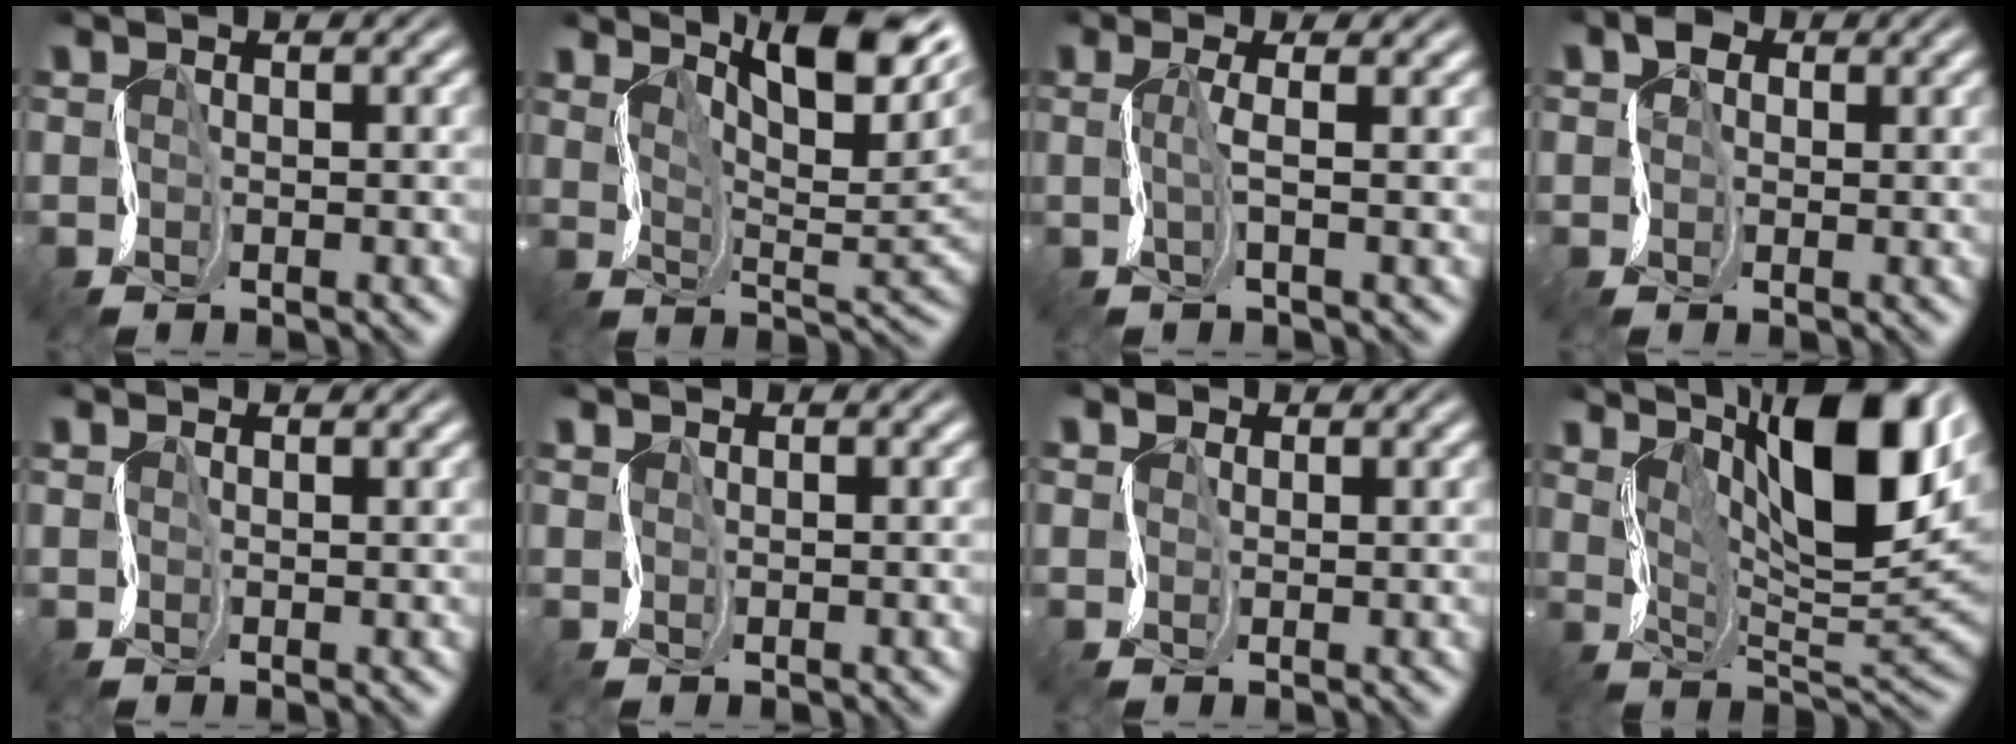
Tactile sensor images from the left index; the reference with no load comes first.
{"total": 10.9, "force": [6.6, 3.9, 7.7], "torque": [-0.103, 0.015, 0.097]}
{"total": 1.2, "force": [0.4, 0.6, 1.0], "torque": [-0.018, 0.007, 0.001]}
{"total": 1.8, "force": [0.7, 1.7, -0.2], "torque": [0.010, 0.010, 0.002]}
{"total": 1.1, "force": [0.9, 0.5, -0.5], "torque": [0.017, 0.006, 0.012]}
{"total": 1.1, "force": [0.9, 0.6, -0.3], "torque": [0.012, 0.007, 0.018]}
{"total": 1.6, "force": [0.8, 1.1, -0.9], "torque": [0.021, 0.009, 0.008]}
{"total": 13.1, "force": [6.3, 4.1, 10.7], "torque": [-0.164, 0.014, 0.104]}